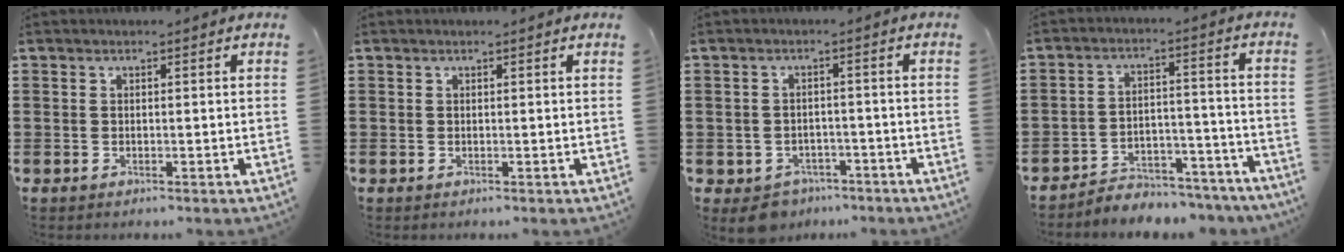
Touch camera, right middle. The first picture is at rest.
{"total": 0.0}
{"total": 3.1, "force": [-2.9, 1.2, 0.0], "torque": [-0.016, 0.001, -0.064]}
{"total": 4.9, "force": [-4.8, 0.9, 0.2], "torque": [-0.005, 0.014, -0.101]}